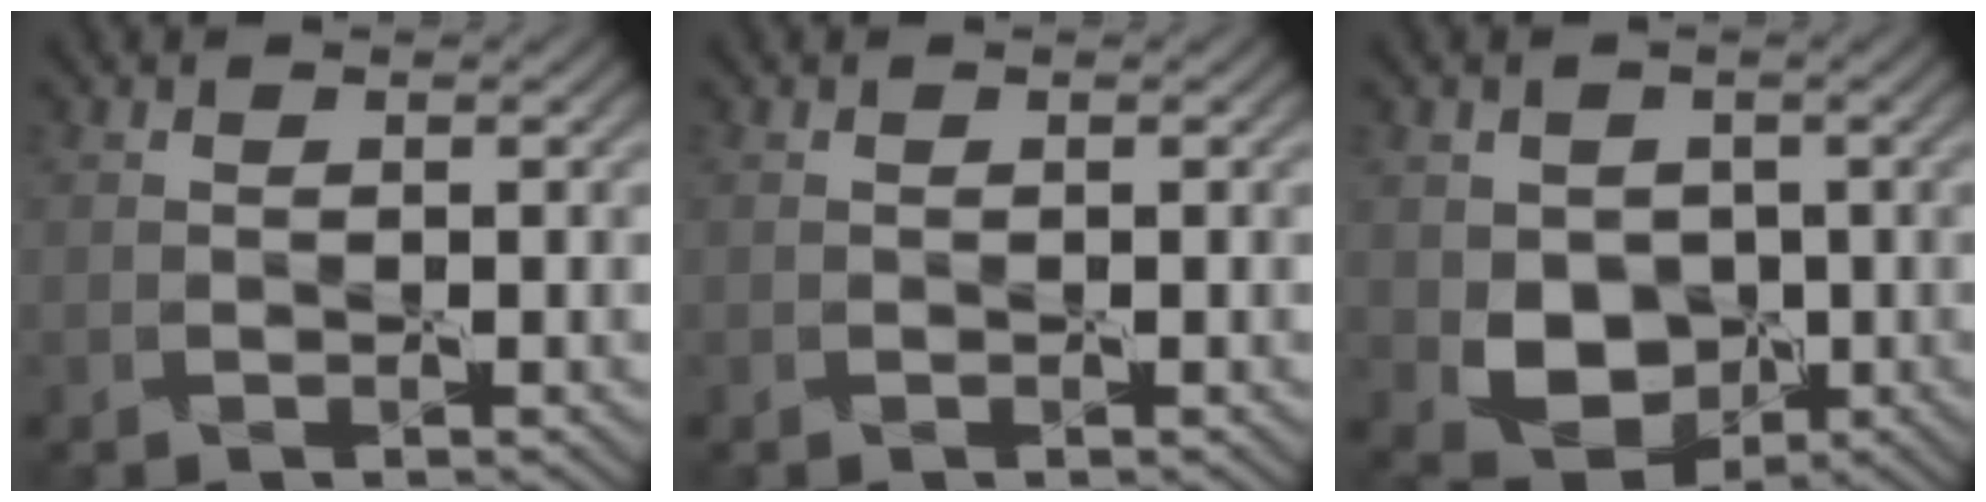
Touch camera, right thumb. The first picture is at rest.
{"total": 0.0}
{"total": 4.7, "force": [-0.1, 4.2, 2.1], "torque": [-0.045, -0.011, -0.002]}